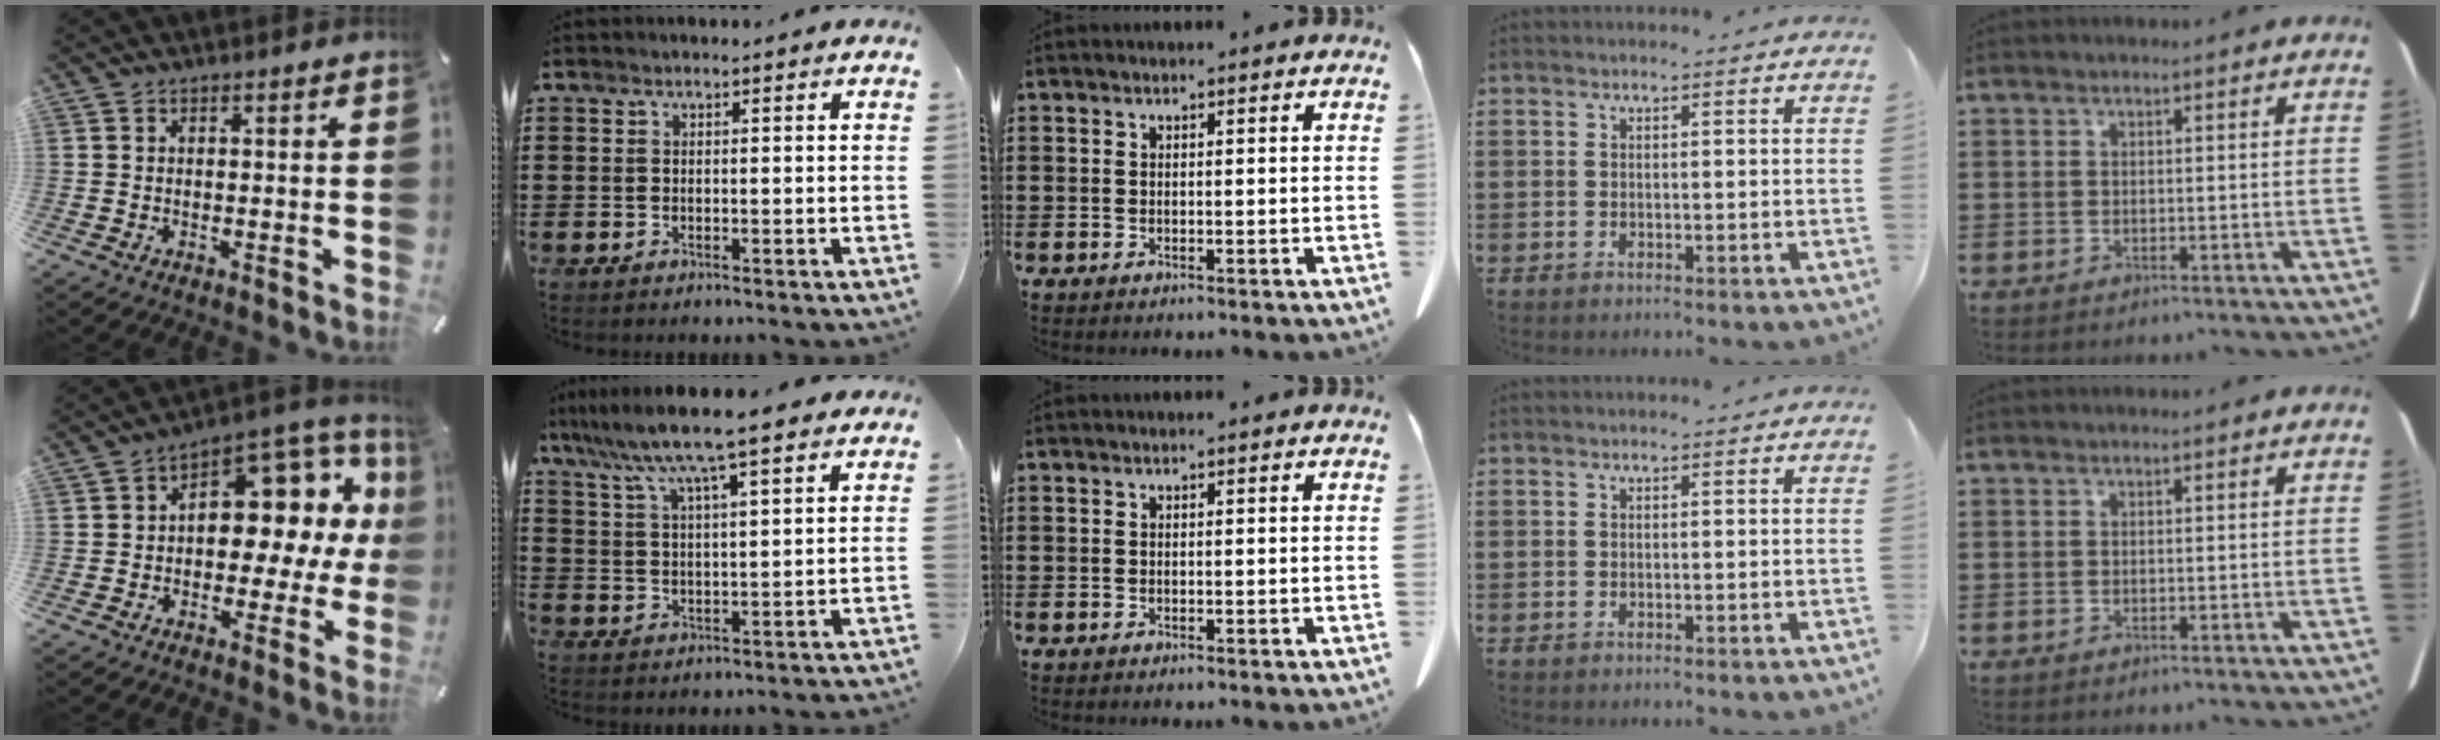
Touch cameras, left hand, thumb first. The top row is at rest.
{"thumb": {"total": 11.9, "force": [4.0, 7.8, 8.1], "torque": [-0.093, -0.055, 0.066]}, "index": {"total": 8.2, "force": [6.7, 0.2, 4.7], "torque": [-0.115, -0.025, 0.115]}}